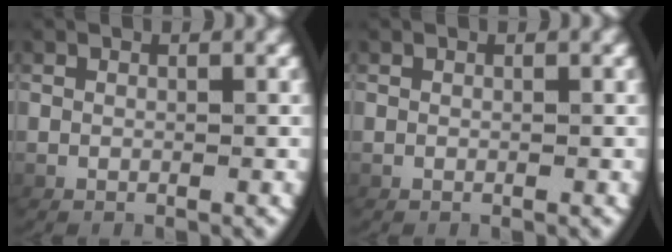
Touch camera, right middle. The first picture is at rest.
{"total": 0.0}